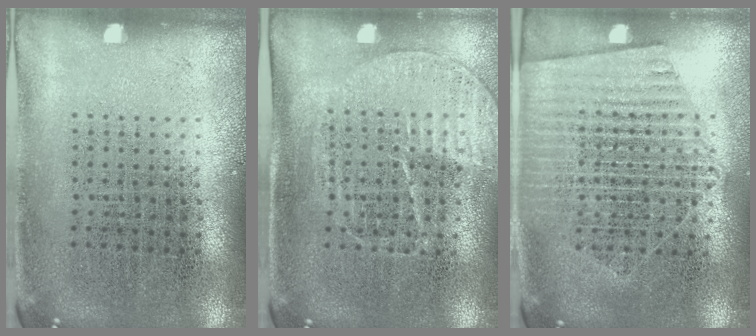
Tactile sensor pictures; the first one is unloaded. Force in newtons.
{"total": 1.3, "press": 1.3, "slide": 0.2}
{"total": 1.5, "press": 1.4, "slide": 0.6}